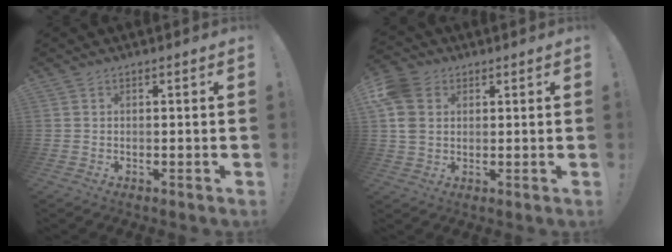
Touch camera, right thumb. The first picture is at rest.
{"total": 9.4, "force": [2.4, 7.4, 5.2], "torque": [-0.115, -0.001, 0.049]}